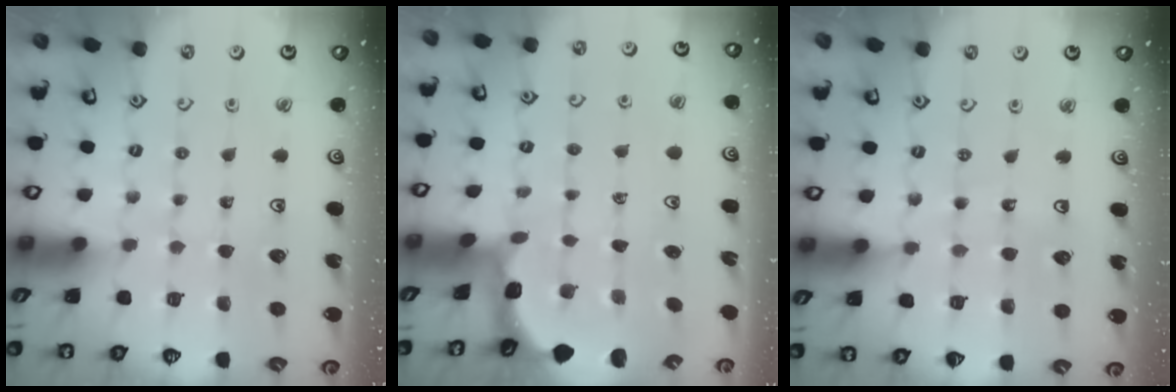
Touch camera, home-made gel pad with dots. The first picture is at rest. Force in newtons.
{"total": 2.0, "press": 2.0, "slide": 0.3}
{"total": 5.6, "press": 5.4, "slide": 1.3}